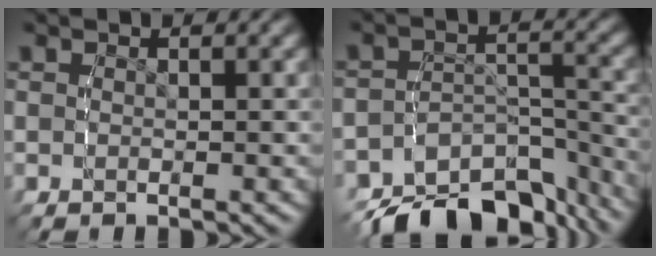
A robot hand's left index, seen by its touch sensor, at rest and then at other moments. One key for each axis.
{"total": 11.3, "fx": -9.2, "fy": 4.6, "fz": 4.5, "tx": -0.054, "ty": -0.020, "tz": -0.140}